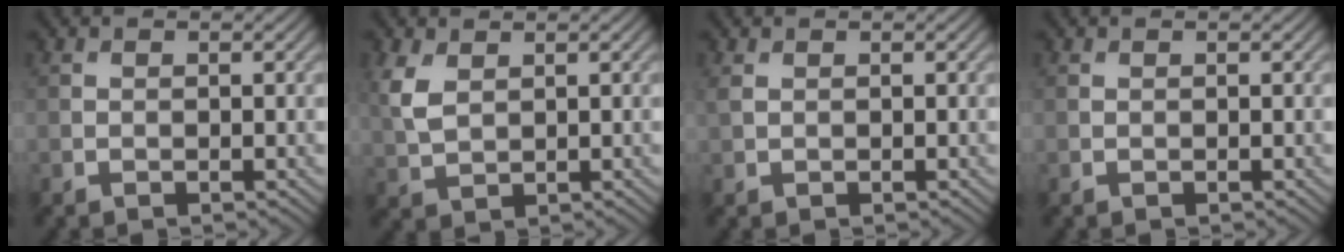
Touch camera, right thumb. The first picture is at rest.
{"total": 4.1, "force": [1.5, 2.4, 2.9], "torque": [-0.087, 0.002, 0.033]}
{"total": 1.1, "force": [0.5, 0.6, 0.8], "torque": [-0.028, 0.003, 0.010]}
{"total": 0.0}